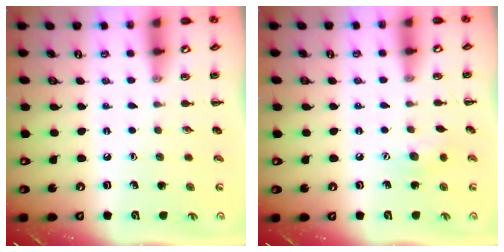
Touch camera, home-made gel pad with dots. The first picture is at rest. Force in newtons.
{"total": 7.3, "press": 7.1, "slide": 1.7}